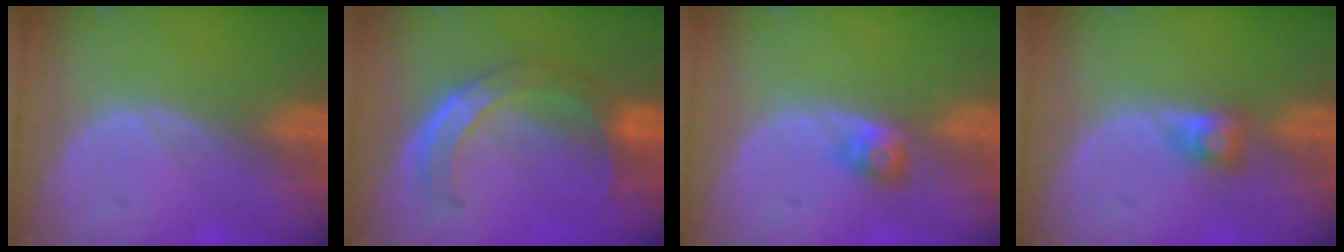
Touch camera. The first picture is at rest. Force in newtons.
{"total": 8.1, "press": 6.7, "slide": 4.4}
{"total": 2.5, "press": 2.4, "slide": 0.8}
{"total": 2.7, "press": 2.5, "slide": 1.1}